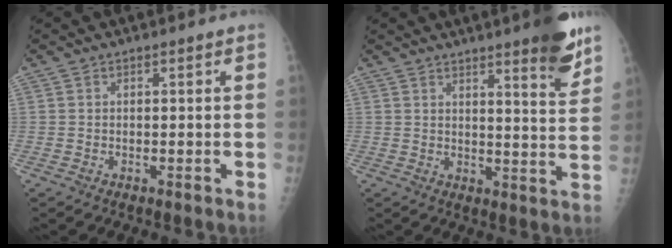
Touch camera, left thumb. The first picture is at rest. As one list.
[{"total": 9.2, "force": [6.3, 1.1, 6.6], "torque": [-0.070, -0.041, 0.082]}]